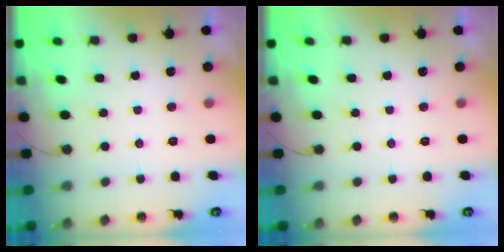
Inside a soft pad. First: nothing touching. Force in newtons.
{"total": 0.0}